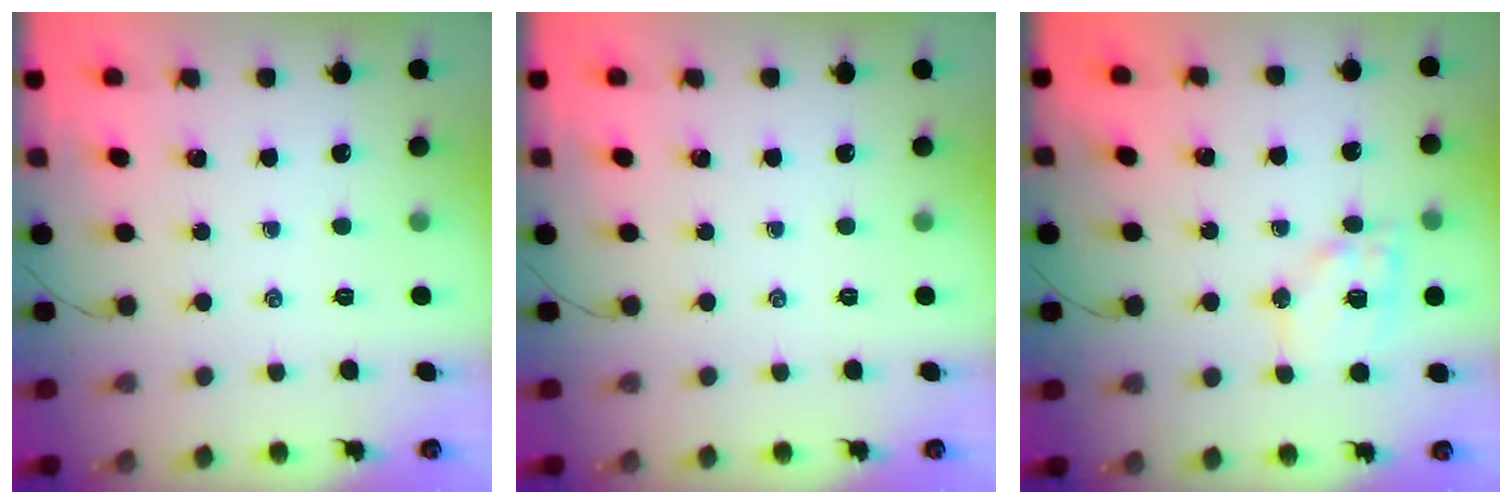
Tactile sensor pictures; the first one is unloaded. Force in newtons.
{"total": 0.0}
{"total": 11.4, "press": 11.3, "slide": 1.9}